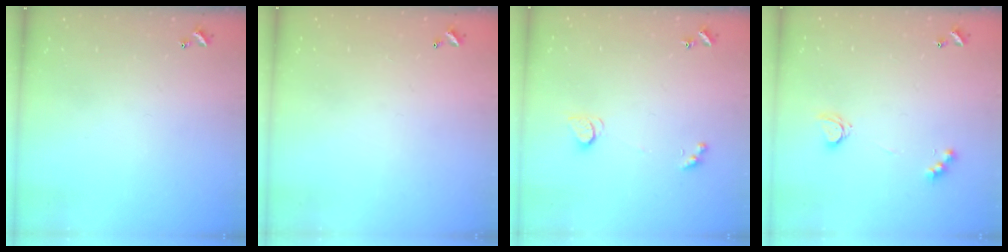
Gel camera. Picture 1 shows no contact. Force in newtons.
{"total": 2.8, "press": 2.8, "slide": 0.1}
{"total": 2.3, "press": 2.2, "slide": 0.5}
{"total": 2.6, "press": 2.5, "slide": 0.5}